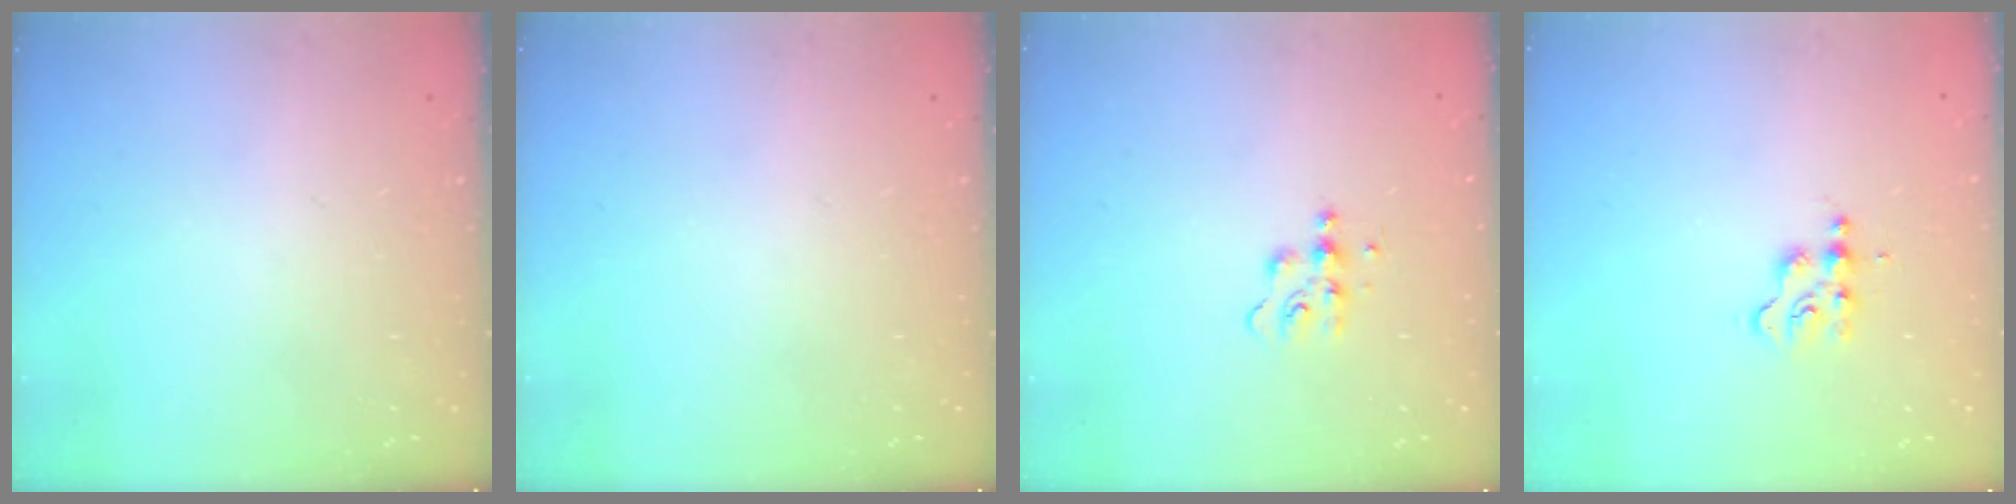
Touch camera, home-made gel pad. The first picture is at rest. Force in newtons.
{"total": 0.0}
{"total": 7.2, "press": 7.2, "slide": 0.8}
{"total": 2.9, "press": 2.9, "slide": 0.4}